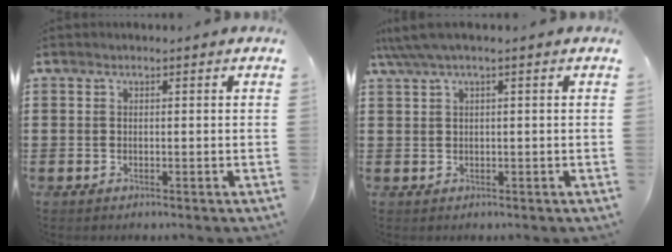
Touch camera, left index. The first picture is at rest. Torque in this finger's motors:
{"motor_torque": [0.40, 0.28, 0.40, 0.07]}